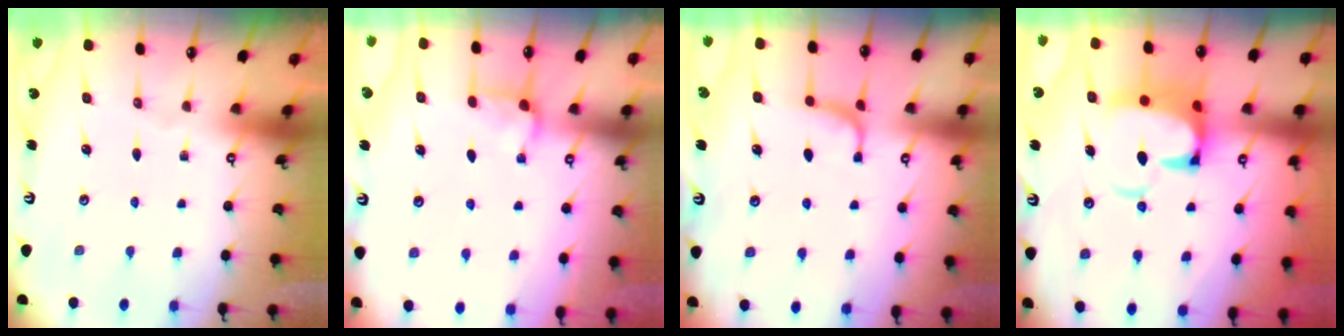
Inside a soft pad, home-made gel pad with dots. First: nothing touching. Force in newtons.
{"total": 2.9, "press": 2.8, "slide": 0.6}
{"total": 1.9, "press": 1.8, "slide": 0.6}
{"total": 5.7, "press": 5.5, "slide": 1.4}